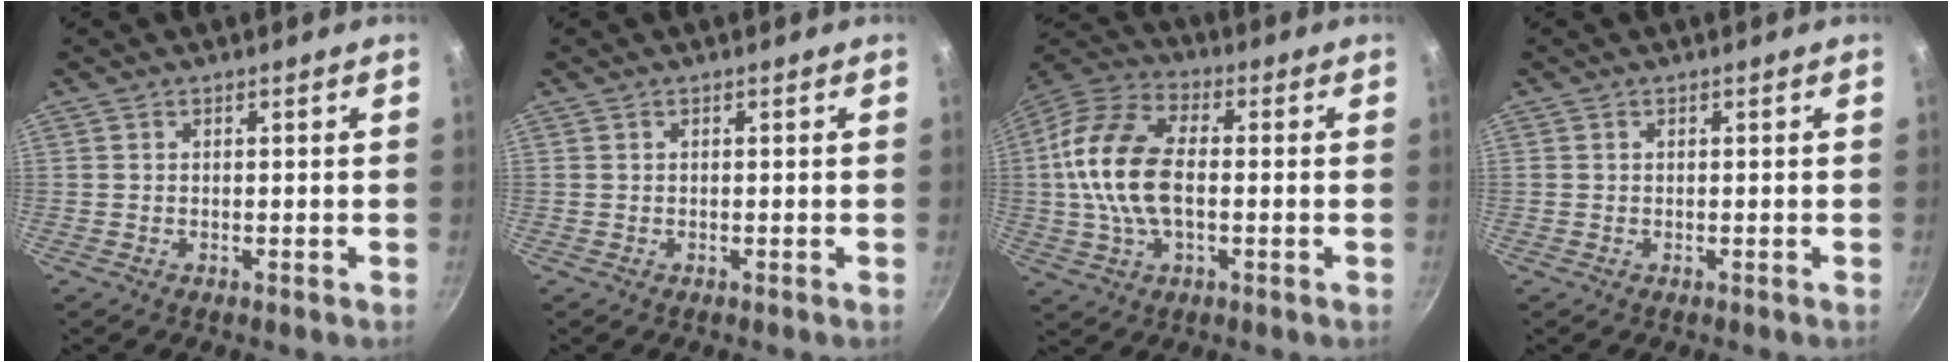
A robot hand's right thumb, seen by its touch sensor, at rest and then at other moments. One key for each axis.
{"total": 0.0}
{"total": 16.3, "fx": -0.2, "fy": 9.2, "fz": 13.4, "tx": -0.257, "ty": 0.031, "tz": -0.020}
{"total": 0.0}